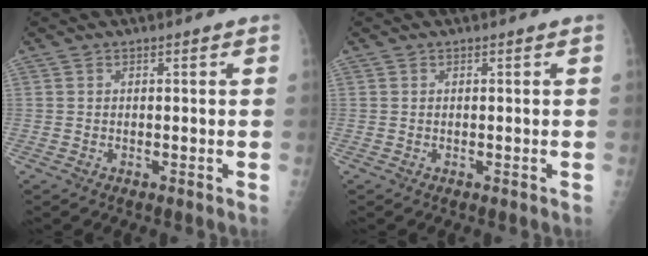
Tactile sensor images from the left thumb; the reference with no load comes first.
{"total": 0.0}